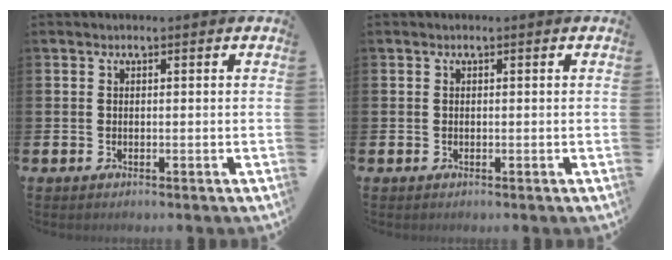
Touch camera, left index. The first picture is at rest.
{"total": 0.0}